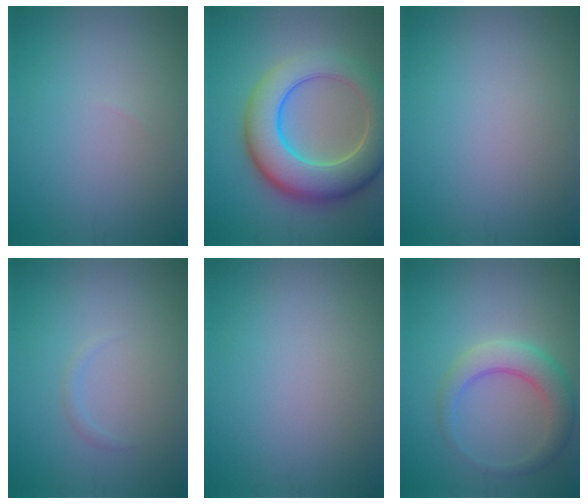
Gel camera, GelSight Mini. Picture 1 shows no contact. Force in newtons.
{"total": 10.3, "press": 10.3, "slide": 0.8}
{"total": 0.0}
{"total": 0.7, "press": 0.7, "slide": 0.1}
{"total": 0.0}
{"total": 4.3, "press": 4.3, "slide": 0.3}